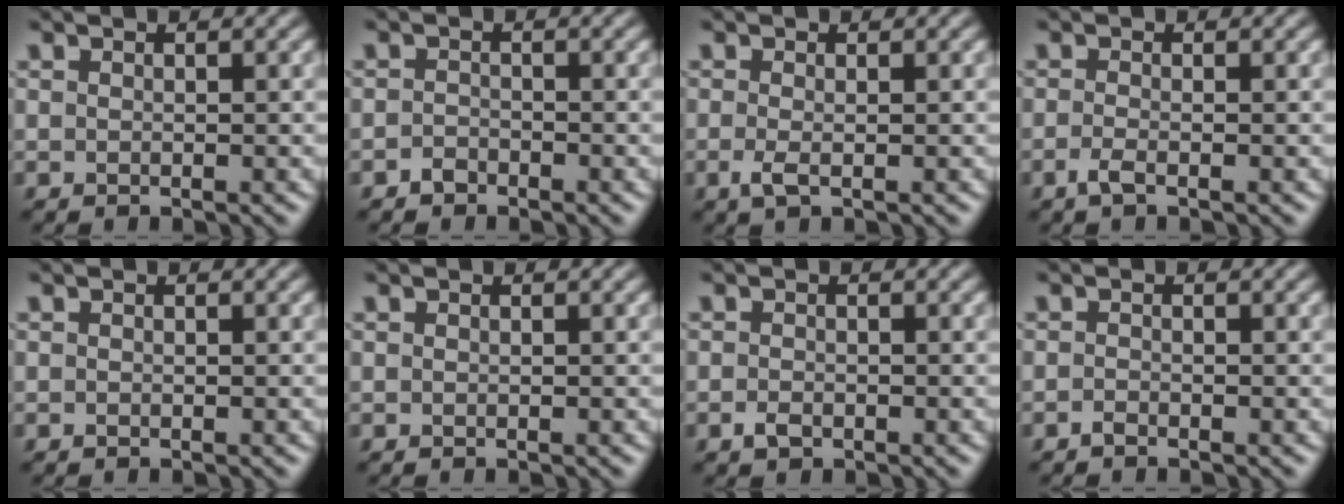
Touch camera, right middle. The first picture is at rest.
{"total": 1.0, "force": [-0.8, 0.6, 0.2], "torque": [-0.001, 0.002, -0.016]}
{"total": 1.5, "force": [-0.4, 0.5, 1.4], "torque": [-0.032, -0.006, -0.011]}
{"total": 1.4, "force": [-0.8, 0.3, 1.1], "torque": [-0.026, -0.004, -0.019]}
{"total": 0.0}
{"total": 0.0}
{"total": 1.1, "force": [-0.6, 0.7, 0.7], "torque": [-0.013, -0.002, -0.012]}
{"total": 0.6, "force": [-0.5, 0.1, 0.3], "torque": [-0.005, 0.000, -0.011]}